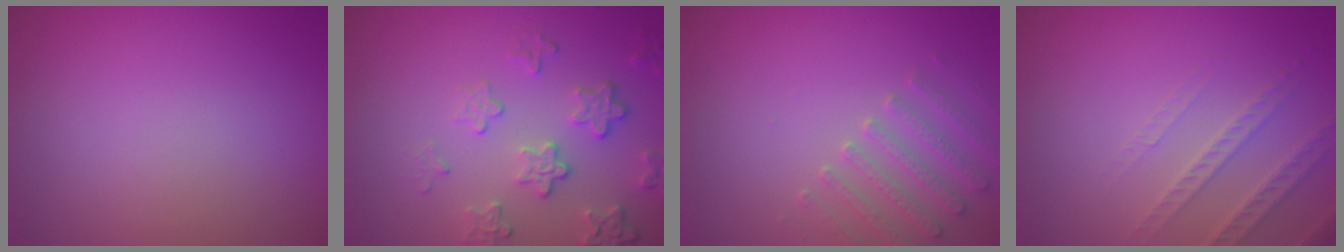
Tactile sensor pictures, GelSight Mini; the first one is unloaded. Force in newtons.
{"total": 4.1, "press": 3.2, "slide": 2.7}
{"total": 2.6, "press": 2.6, "slide": 0.6}
{"total": 2.5, "press": 2.4, "slide": 0.7}